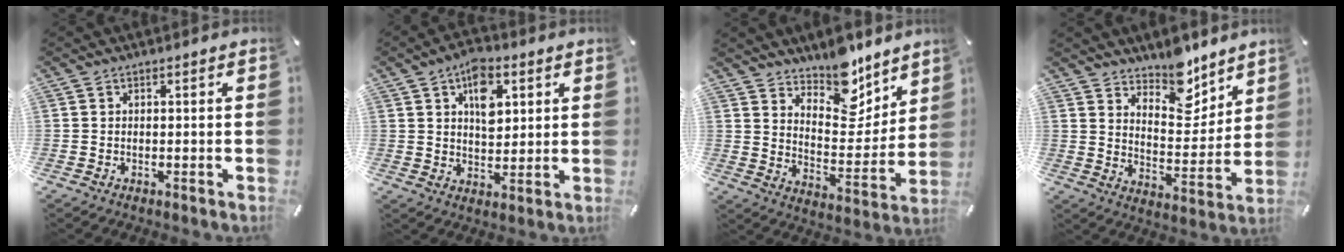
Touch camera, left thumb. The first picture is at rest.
{"total": 9.3, "force": [3.8, 6.0, 6.0], "torque": [-0.072, -0.010, 0.063]}
{"total": 12.5, "force": [11.1, 5.4, 2.3], "torque": [-0.019, -0.116, 0.203]}
{"total": 11.0, "force": [9.7, 4.9, 2.1], "torque": [-0.013, -0.096, 0.176]}